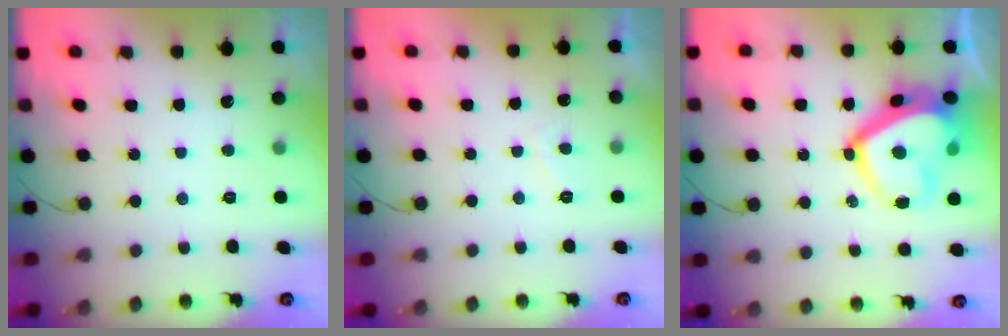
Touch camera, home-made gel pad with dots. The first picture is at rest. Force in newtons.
{"total": 1.9, "press": 1.7, "slide": 0.8}
{"total": 16.8, "press": 16.8, "slide": 1.0}